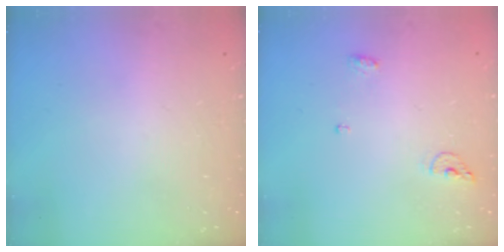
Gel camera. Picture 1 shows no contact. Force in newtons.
{"total": 5.7, "press": 5.7, "slide": 1.0}